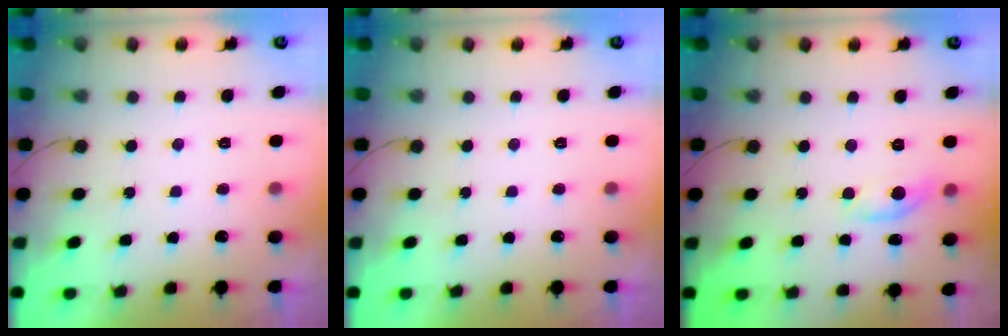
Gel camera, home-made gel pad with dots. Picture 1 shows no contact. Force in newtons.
{"total": 0.0}
{"total": 6.0, "press": 6.0, "slide": 0.4}